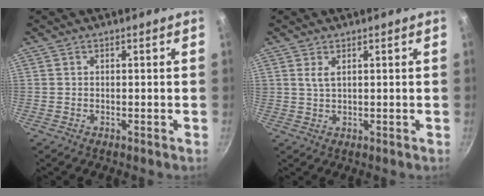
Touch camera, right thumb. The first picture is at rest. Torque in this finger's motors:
{"motor_torque": [-0.04, 0.11, 0.19, 0.77, 0.03]}